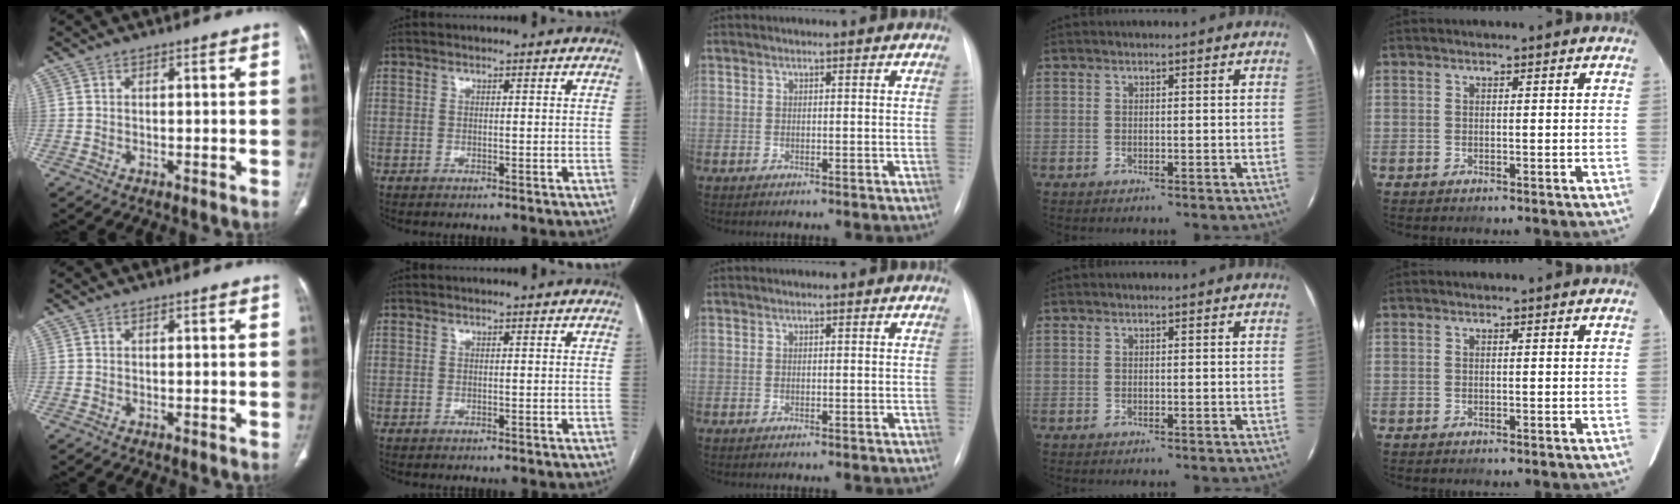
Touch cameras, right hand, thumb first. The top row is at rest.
{}